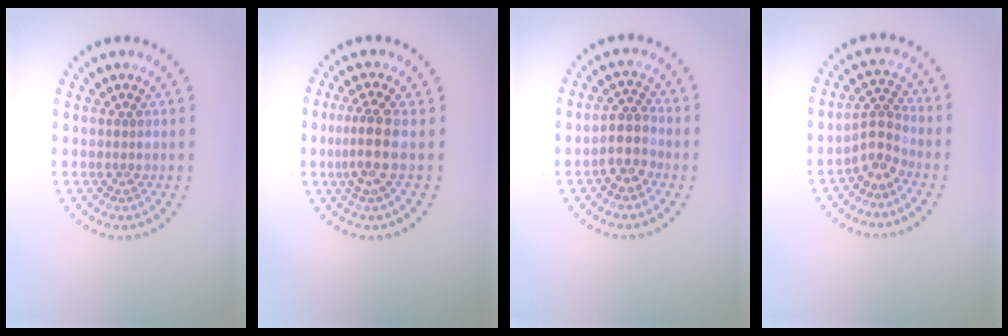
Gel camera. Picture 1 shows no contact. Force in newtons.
{"total": 2.9, "press": 2.3, "slide": 1.8}
{"total": 3.0, "press": 2.7, "slide": 1.3}
{"total": 2.4, "press": 1.7, "slide": 1.8}